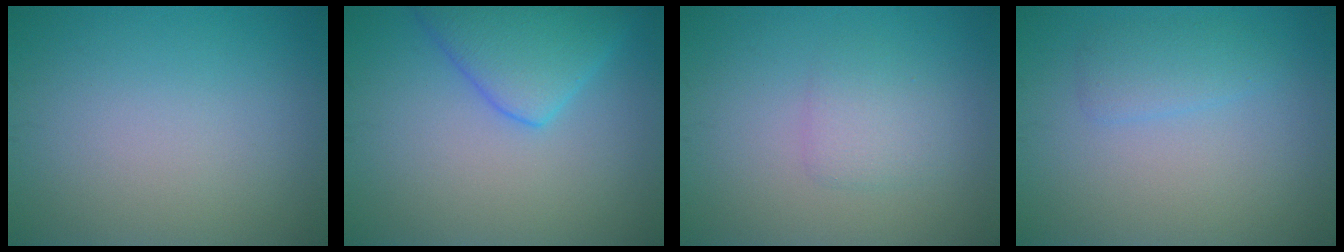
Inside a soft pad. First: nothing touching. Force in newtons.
{"total": 5.2, "press": 5.2, "slide": 0.4}
{"total": 1.9, "press": 1.9, "slide": 0.1}
{"total": 1.9, "press": 1.9, "slide": 0.1}